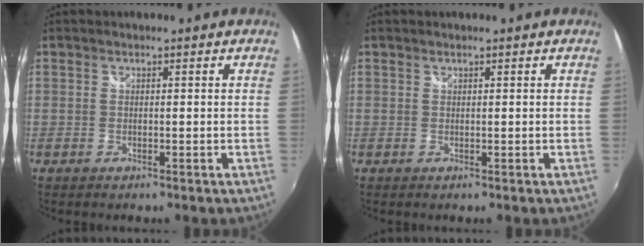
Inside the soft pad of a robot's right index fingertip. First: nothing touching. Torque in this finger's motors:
{"motor_torque": [0.13, 0.17, 0.13, 0.01]}